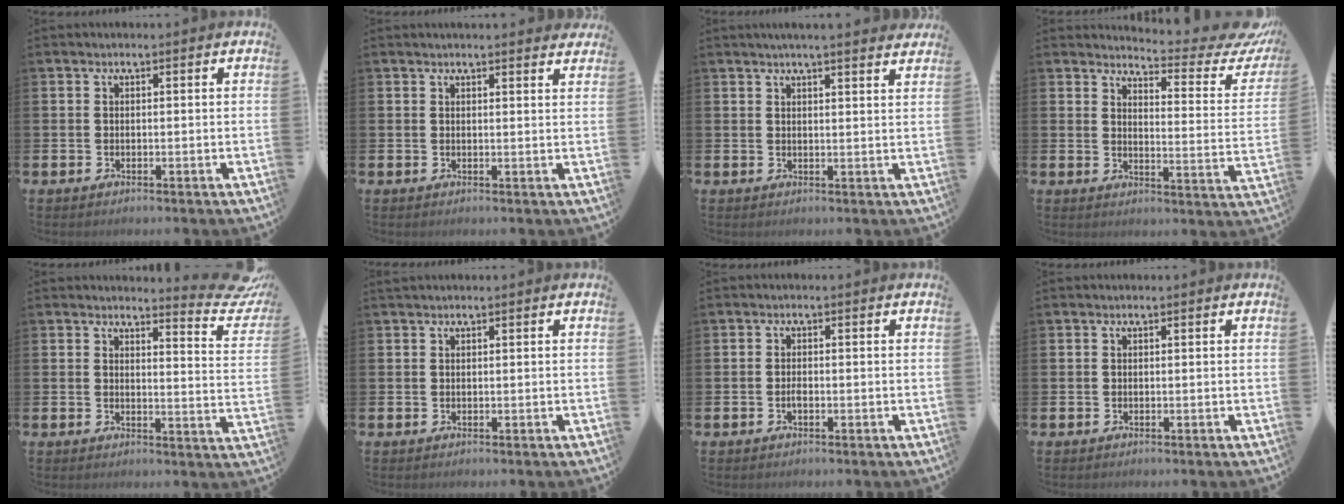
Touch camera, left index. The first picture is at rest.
{"total": 1.8, "force": [1.8, 0.0, 0.1], "torque": [0.003, -0.009, 0.031]}
{"total": 3.4, "force": [3.3, -0.4, 0.8], "torque": [-0.013, -0.016, 0.058]}
{"total": 5.2, "force": [4.7, 1.0, 2.0], "torque": [-0.035, -0.049, 0.070]}
{"total": 4.5, "force": [4.2, 0.8, 1.2], "torque": [-0.001, -0.051, 0.062]}
{"total": 0.5, "force": [0.5, 0.0, 0.2], "torque": [-0.004, 0.002, 0.009]}
{"total": 1.1, "force": [-0.4, 0.4, 0.9], "torque": [-0.015, -0.003, -0.008]}
{"total": 0.0}